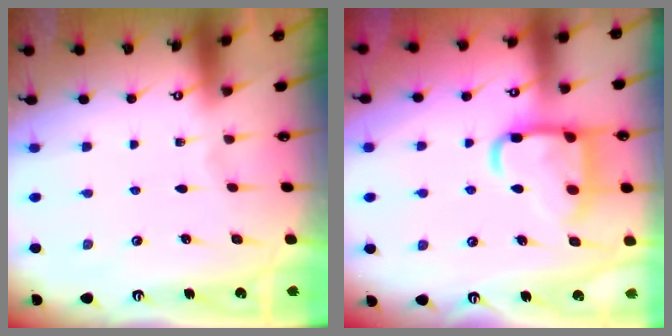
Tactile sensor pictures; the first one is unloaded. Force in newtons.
{"total": 15.9, "press": 15.8, "slide": 1.3}